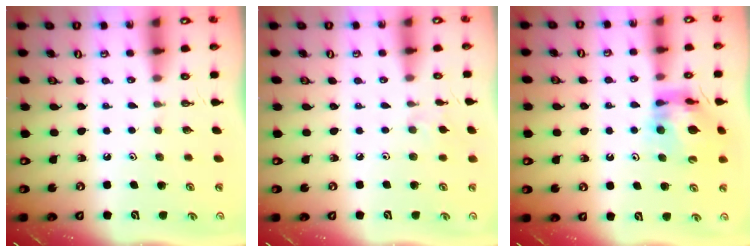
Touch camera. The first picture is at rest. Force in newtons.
{"total": 4.2, "press": 4.1, "slide": 0.6}
{"total": 12.2, "press": 12.1, "slide": 1.1}